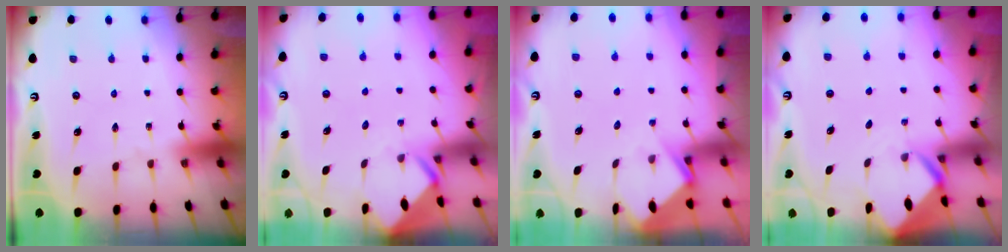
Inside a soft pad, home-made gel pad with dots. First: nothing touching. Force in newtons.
{"total": 3.6, "press": 3.6, "slide": 0.3}
{"total": 3.9, "press": 3.9, "slide": 0.4}
{"total": 2.9, "press": 2.9, "slide": 0.1}